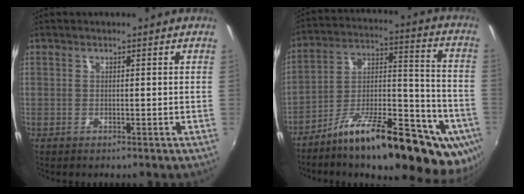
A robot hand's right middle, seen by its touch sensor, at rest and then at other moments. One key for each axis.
{"total": 24.8, "fx": -14.3, "fy": 7.9, "fz": 18.6, "tx": -0.246, "ty": 0.005, "tz": -0.221}